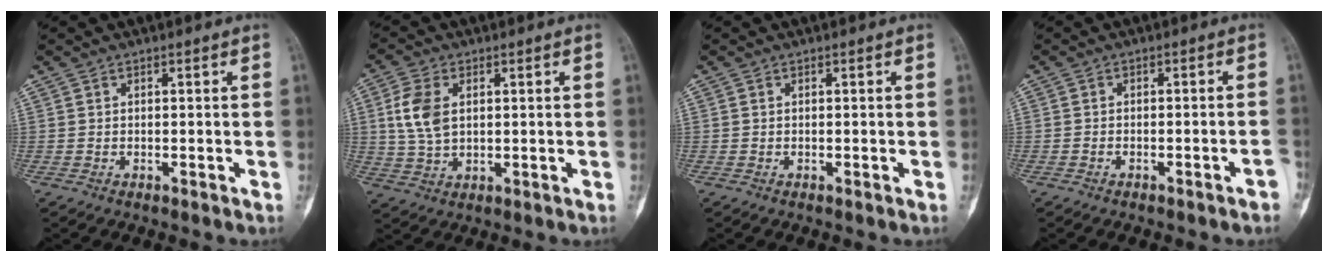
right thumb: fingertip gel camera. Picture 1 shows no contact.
{"total": 7.9, "force": [1.7, 4.9, 5.9], "torque": [-0.124, 0.000, 0.039]}
{"total": 0.0}
{"total": 2.2, "force": [-1.4, 0.2, 1.6], "torque": [-0.020, 0.016, -0.020]}